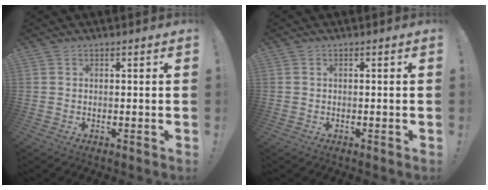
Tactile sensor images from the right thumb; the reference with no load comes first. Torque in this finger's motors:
{"motor_torque": [0.66, -1.51, -0.27, -0.15, -0.01]}